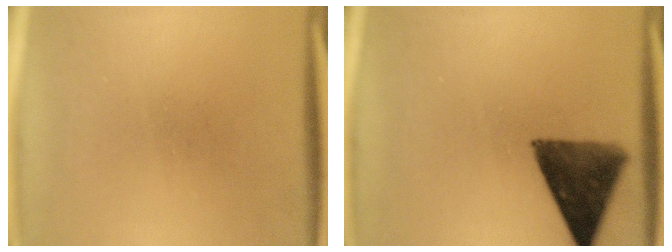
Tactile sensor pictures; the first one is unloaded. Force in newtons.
{"total": 10.7}